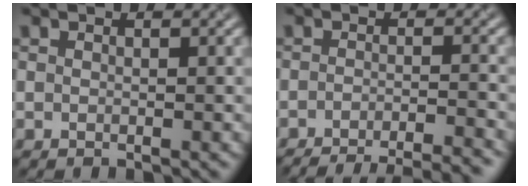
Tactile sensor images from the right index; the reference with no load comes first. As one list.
[{"total": 10.2, "force": [-8.9, 2.7, 4.2], "torque": [-0.027, -0.003, -0.099]}]